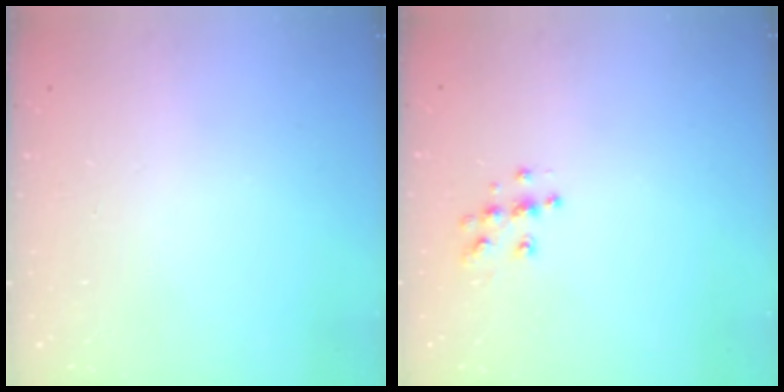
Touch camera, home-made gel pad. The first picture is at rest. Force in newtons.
{"total": 7.6, "press": 7.6, "slide": 0.4}